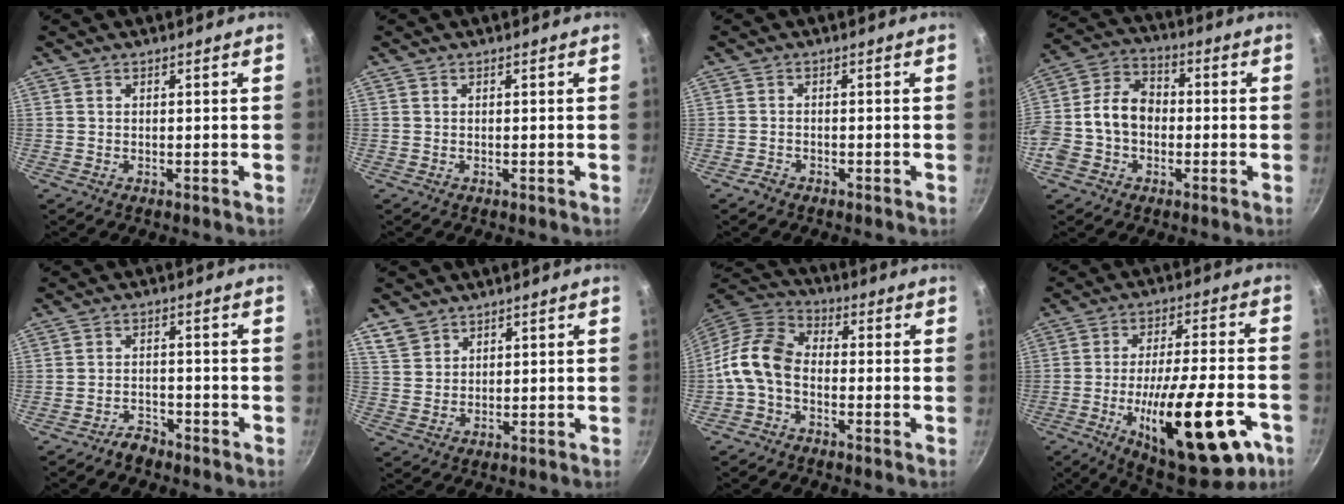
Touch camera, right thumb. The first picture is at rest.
{"total": 0.0}
{"total": 1.5, "force": [-1.2, 0.8, 0.4], "torque": [-0.013, 0.015, -0.024]}
{"total": 12.8, "force": [-1.9, 9.5, 8.3], "torque": [-0.131, 0.040, -0.049]}
{"total": 3.1, "force": [-2.7, 1.3, 0.6], "torque": [0.002, 0.033, -0.044]}
{"total": 4.6, "force": [3.2, 3.1, 1.2], "torque": [-0.010, -0.003, 0.068]}
{"total": 9.8, "force": [-2.4, 6.5, 6.9], "torque": [-0.130, 0.041, -0.067]}
{"total": 25.0, "force": [-9.6, 8.3, 21.6], "torque": [-0.298, 0.025, -0.133]}